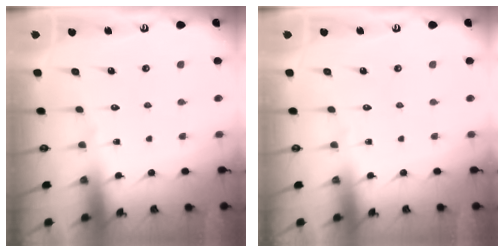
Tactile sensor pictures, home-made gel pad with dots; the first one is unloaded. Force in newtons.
{"total": 0.0}